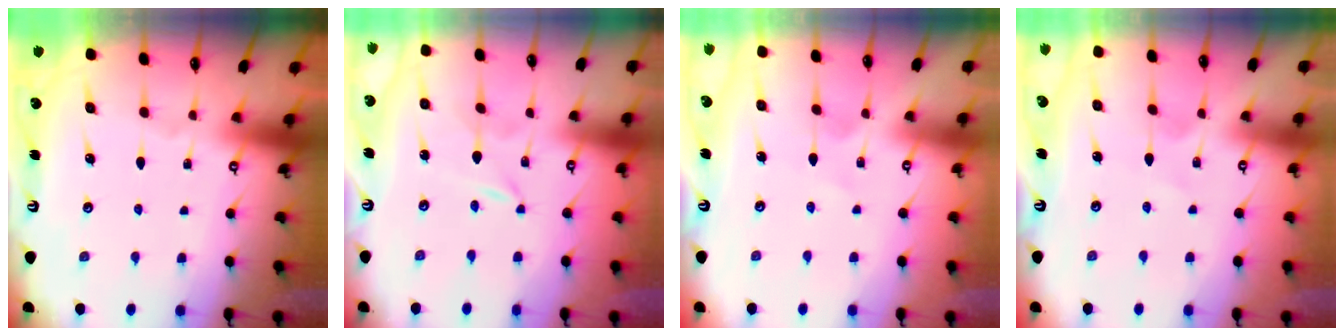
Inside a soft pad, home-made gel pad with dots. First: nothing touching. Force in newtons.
{"total": 0.0}
{"total": 2.4, "press": 2.4, "slide": 0.3}
{"total": 2.4, "press": 2.4, "slide": 0.3}